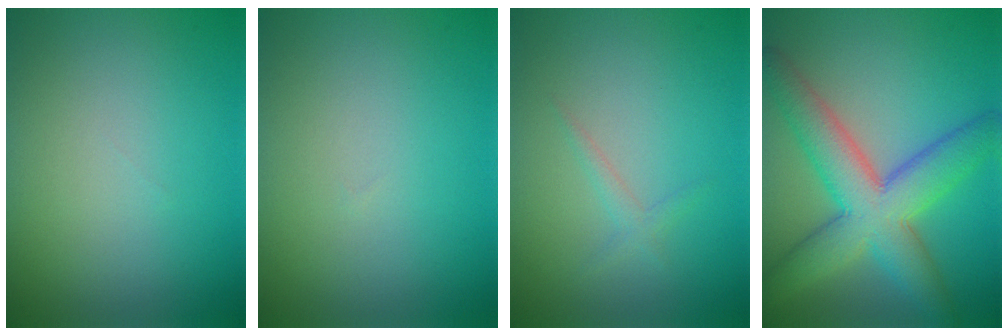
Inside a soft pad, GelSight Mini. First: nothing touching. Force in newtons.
{"total": 0.0}
{"total": 1.1, "press": 1.1, "slide": 0.0}
{"total": 8.6, "press": 8.6, "slide": 0.4}